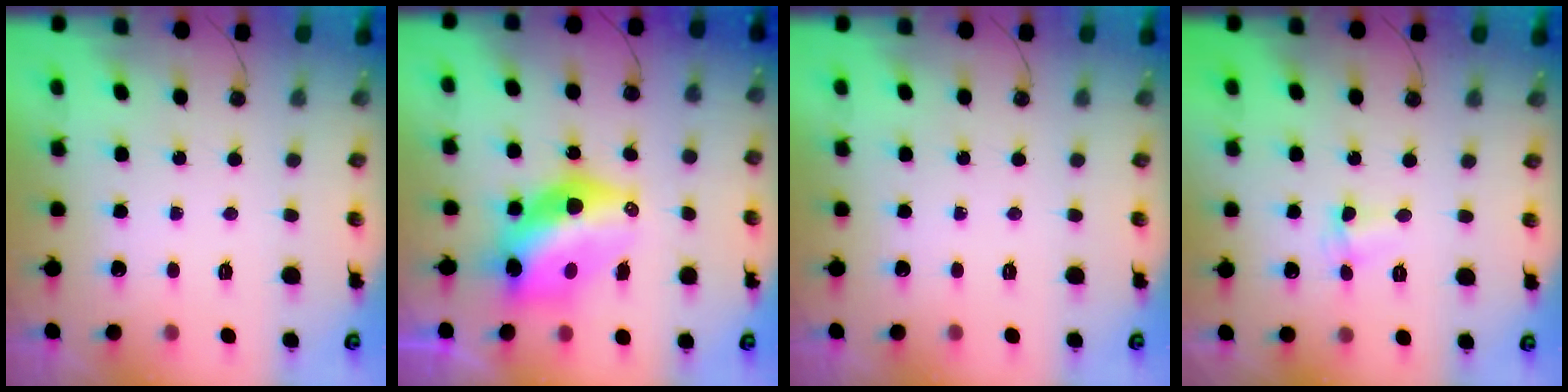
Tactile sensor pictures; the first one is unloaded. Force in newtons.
{"total": 12.3, "press": 12.2, "slide": 1.1}
{"total": 0.0}
{"total": 3.0, "press": 2.9, "slide": 0.6}